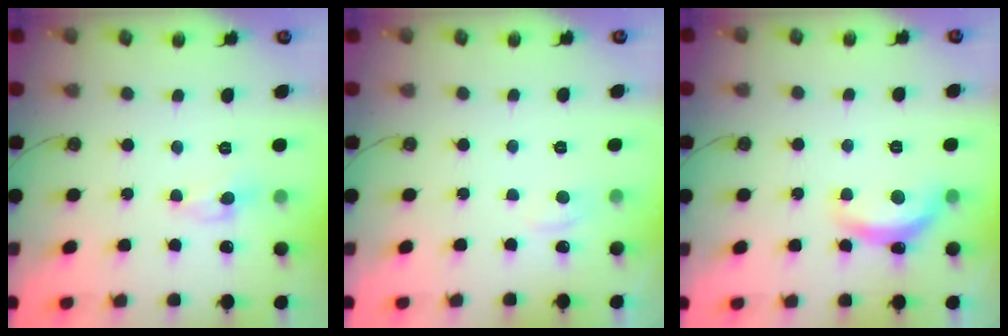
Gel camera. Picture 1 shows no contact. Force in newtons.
{"total": 2.2, "press": 2.2, "slide": 0.5}
{"total": 6.7, "press": 6.7, "slide": 0.6}